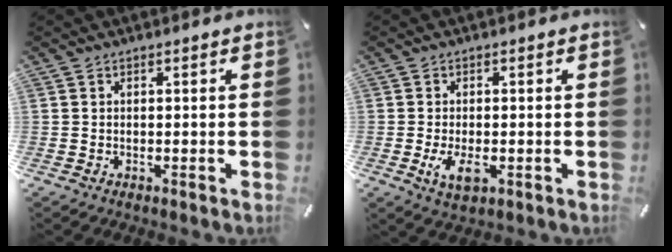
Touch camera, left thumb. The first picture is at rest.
{"total": 4.9, "force": [-1.3, 2.6, 4.0], "torque": [-0.091, -0.009, -0.029]}